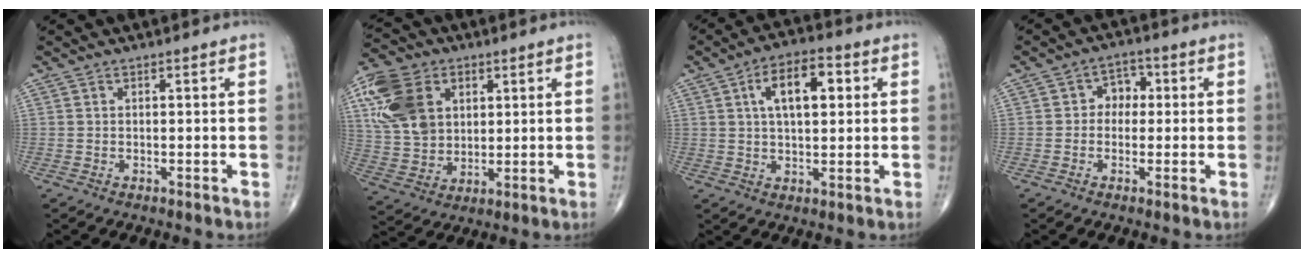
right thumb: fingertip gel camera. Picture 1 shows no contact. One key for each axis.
{"total": 15.8, "fx": 5.1, "fy": 11.4, "fz": 9.7, "tx": -0.177, "ty": -0.003, "tz": 0.097}
{"total": 10.2, "fx": 2.8, "fy": 5.0, "fz": 8.5, "tx": -0.118, "ty": 0.009, "tz": 0.039}
{"total": 4.3, "fx": 0.1, "fy": 3.5, "fz": 2.5, "tx": -0.004, "ty": 0.015, "tz": -0.010}